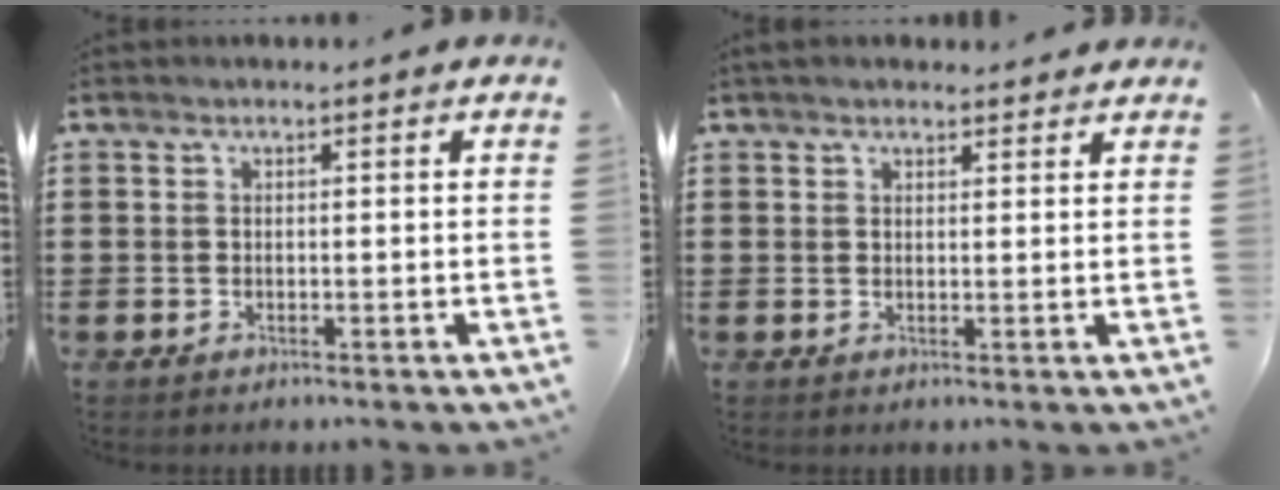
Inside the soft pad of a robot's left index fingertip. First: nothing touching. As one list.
[{"total": 2.0, "force": [1.8, 0.6, 0.6], "torque": [-0.015, 0.005, 0.036]}]